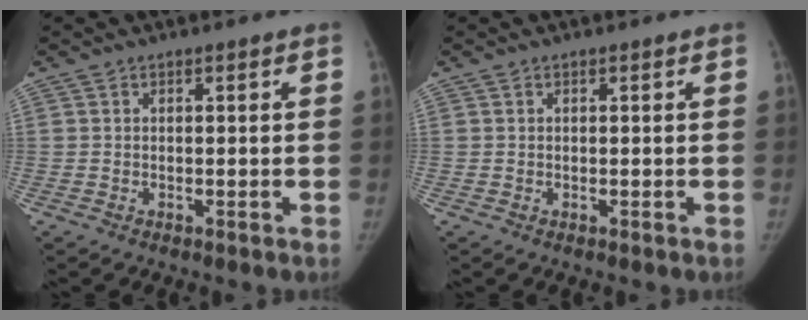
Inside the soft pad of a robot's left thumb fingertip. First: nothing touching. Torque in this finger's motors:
{"motor_torque": [0.09, 0.03, 0.19, 0.00, 0.04]}